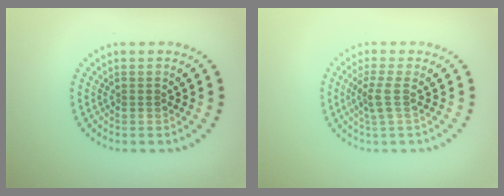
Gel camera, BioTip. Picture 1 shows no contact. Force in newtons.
{"total": 2.1, "press": 1.6, "slide": 1.3}